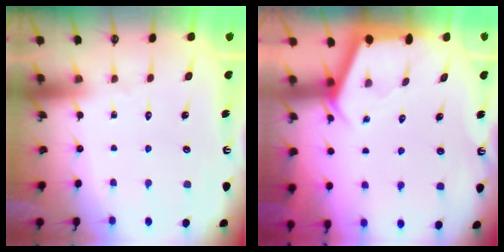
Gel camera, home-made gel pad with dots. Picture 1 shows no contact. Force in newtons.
{"total": 2.9, "press": 2.9, "slide": 0.4}